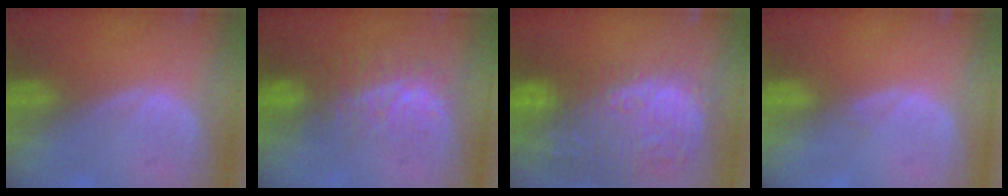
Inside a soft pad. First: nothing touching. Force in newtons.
{"total": 8.0, "press": 7.4, "slide": 3.0}
{"total": 15.8, "press": 13.2, "slide": 8.8}
{"total": 0.6, "press": 0.6, "slide": 0.2}